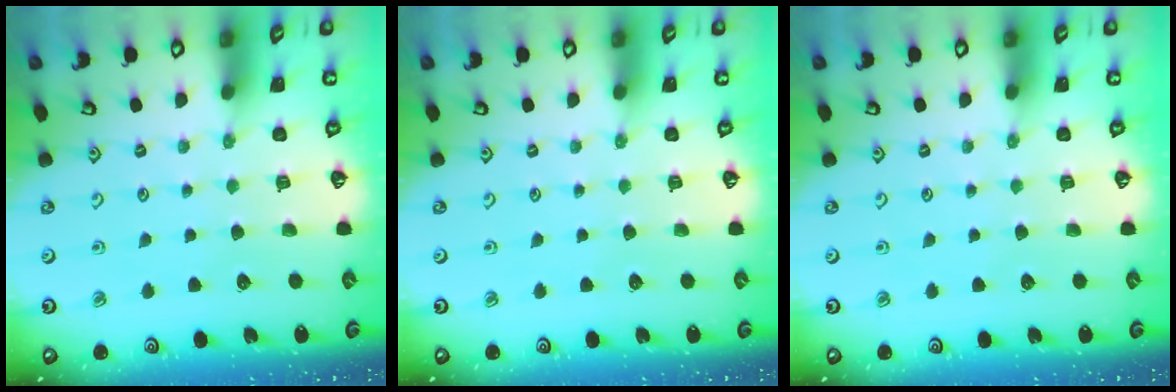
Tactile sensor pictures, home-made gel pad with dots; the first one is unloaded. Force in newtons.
{"total": 0.0}
{"total": 0.0}